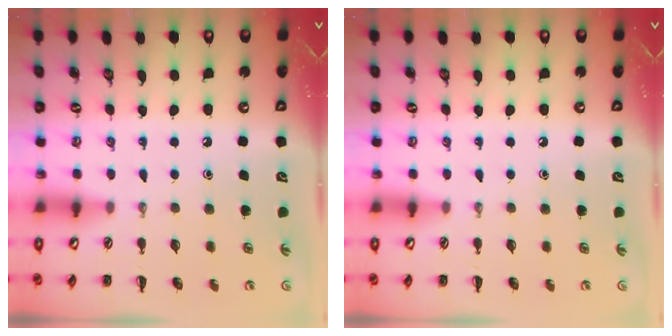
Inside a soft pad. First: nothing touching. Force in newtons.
{"total": 0.0}